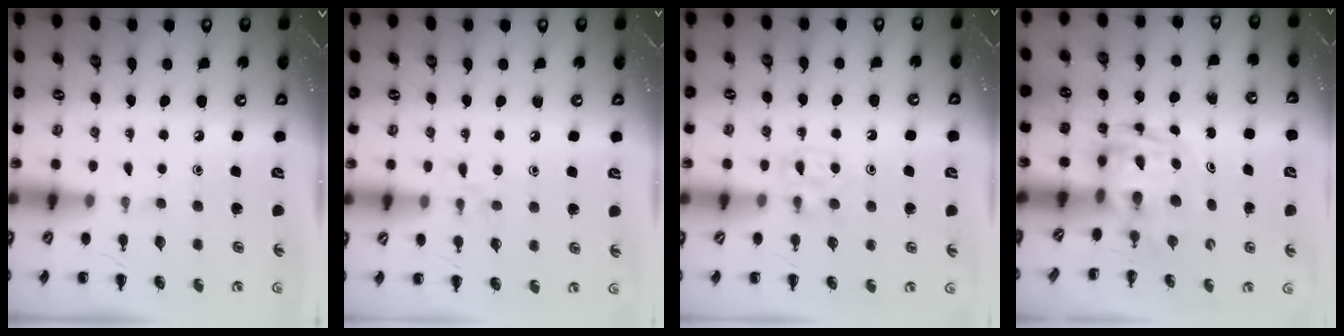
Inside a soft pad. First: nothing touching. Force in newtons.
{"total": 6.5, "press": 6.2, "slide": 2.2}
{"total": 3.9, "press": 3.7, "slide": 1.3}
{"total": 2.8, "press": 2.8, "slide": 0.5}